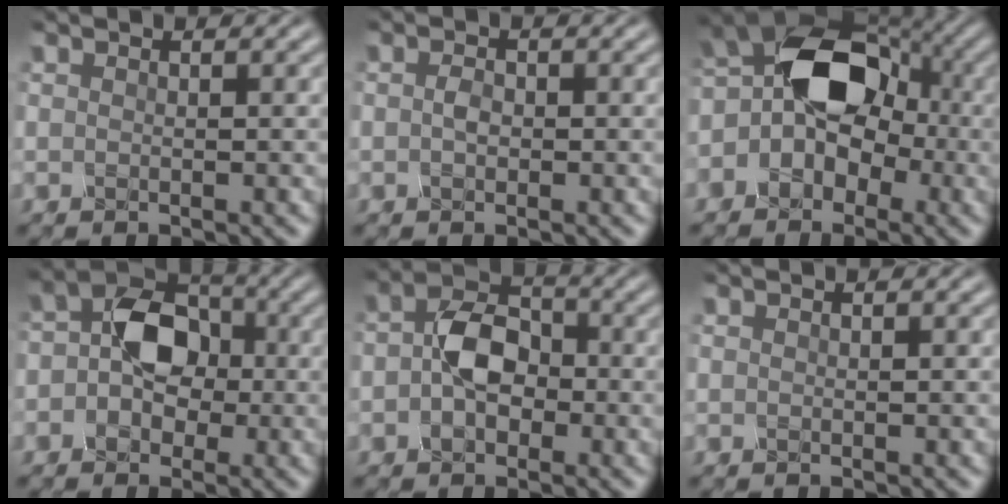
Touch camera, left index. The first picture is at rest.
{"total": 1.2, "force": [-0.1, 0.8, 0.9], "torque": [-0.019, 0.000, -0.005]}
{"total": 10.2, "force": [-0.8, 7.4, 6.9], "torque": [-0.062, 0.029, -0.046]}
{"total": 5.5, "force": [-0.4, 4.0, 3.8], "torque": [-0.054, 0.013, -0.017]}
{"total": 4.5, "force": [-0.6, 3.1, 3.2], "torque": [-0.057, 0.006, -0.019]}
{"total": 0.0}